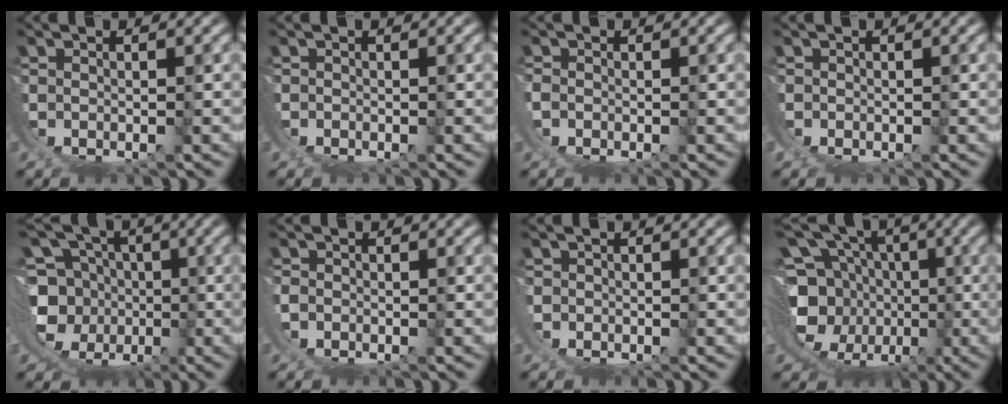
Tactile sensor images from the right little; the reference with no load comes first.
{"total": 0.5, "force": [0.0, 0.5, -0.1], "torque": [0.001, 0.002, -0.004]}
{"total": 1.6, "force": [0.0, 1.6, 0.4], "torque": [-0.023, -0.005, -0.001]}
{"total": 0.8, "force": [0.1, 0.8, 0.0], "torque": [-0.005, 0.001, -0.002]}
{"total": 11.5, "force": [1.4, 9.9, 5.8], "torque": [-0.136, -0.052, 0.035]}
{"total": 1.9, "force": [0.1, 1.9, 0.1], "torque": [-0.018, -0.005, -0.001]}
{"total": 1.0, "force": [0.1, 0.9, -0.5], "torque": [0.004, 0.001, -0.002]}
{"total": 17.4, "force": [2.5, 14.9, 8.6], "torque": [-0.189, -0.040, 0.036]}